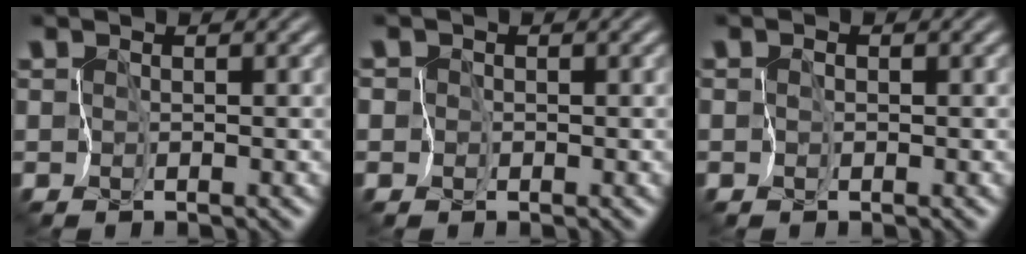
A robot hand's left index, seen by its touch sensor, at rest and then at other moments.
{"total": 2.5, "force": [-0.3, 2.4, 0.4], "torque": [0.000, 0.013, -0.035]}
{"total": 0.9, "force": [-0.2, 0.9, 0.3], "torque": [0.006, 0.008, -0.008]}